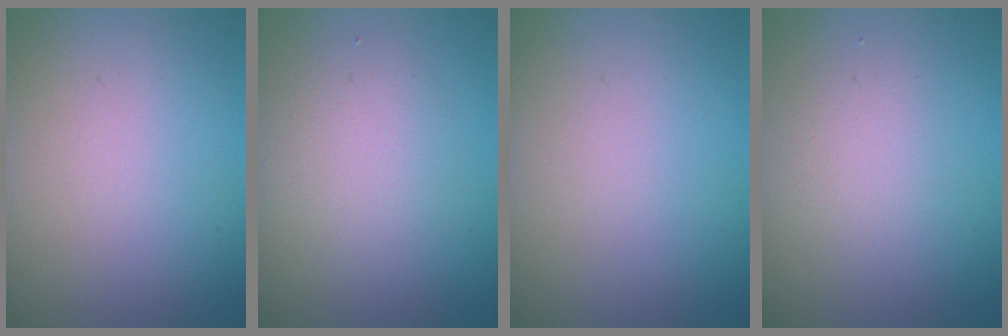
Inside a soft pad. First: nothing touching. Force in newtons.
{"total": 2.7, "press": 2.7, "slide": 0.2}
{"total": 0.0}
{"total": 1.6, "press": 1.6, "slide": 0.1}